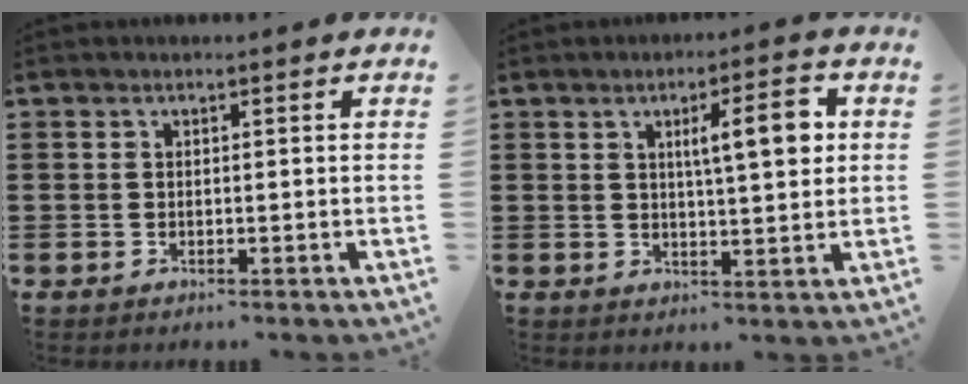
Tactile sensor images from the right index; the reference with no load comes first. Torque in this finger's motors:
{"motor_torque": [0.30, -0.22, 0.57, 0.13]}